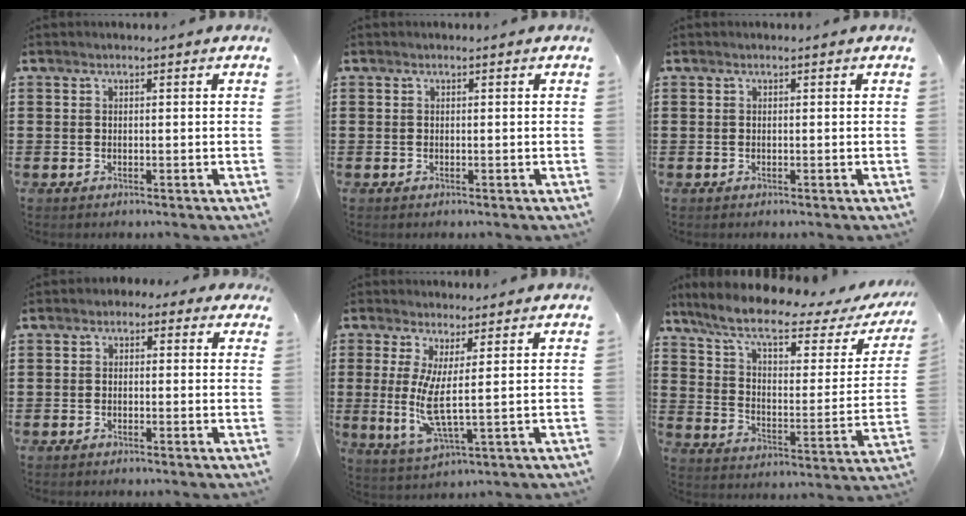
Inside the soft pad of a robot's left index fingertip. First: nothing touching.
{"total": 0.0}
{"total": 0.0}
{"total": 1.4, "force": [-0.9, 0.9, 0.4], "torque": [-0.011, 0.007, -0.021]}
{"total": 7.4, "force": [1.4, 0.8, 7.2], "torque": [-0.151, -0.028, 0.021]}
{"total": 8.8, "force": [6.5, 1.7, 5.7], "torque": [-0.137, -0.032, 0.109]}